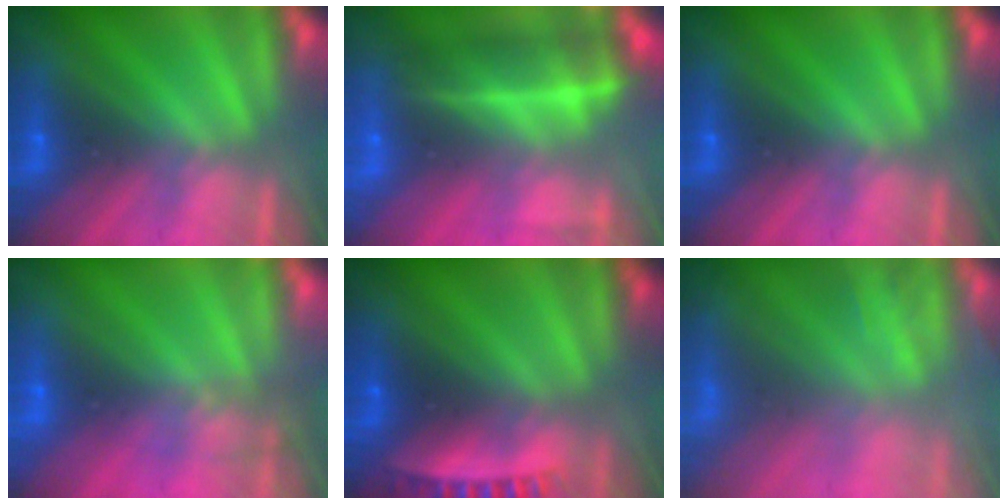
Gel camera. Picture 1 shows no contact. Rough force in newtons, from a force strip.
{"total": 7.3}
{"total": 0.0}
{"total": 1.4}
{"total": 2.7}
{"total": 7.6}